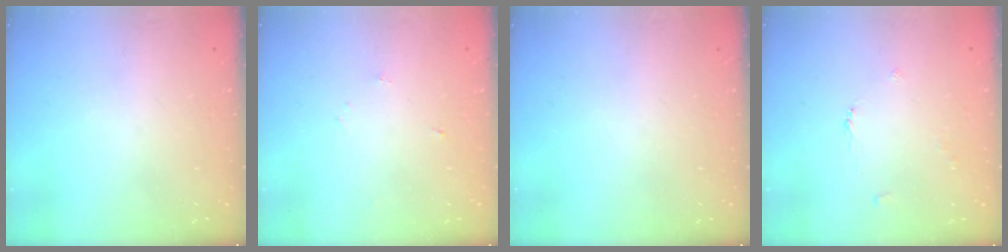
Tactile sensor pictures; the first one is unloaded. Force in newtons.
{"total": 3.2, "press": 3.2, "slide": 0.4}
{"total": 0.0}
{"total": 2.6, "press": 2.6, "slide": 0.4}